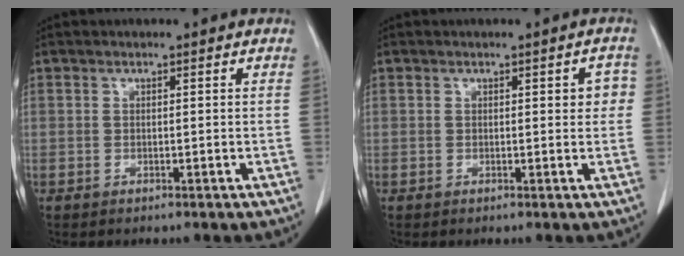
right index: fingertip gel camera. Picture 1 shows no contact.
{"total": 2.3, "force": [0.4, 1.0, 2.1], "torque": [-0.016, 0.005, 0.003]}